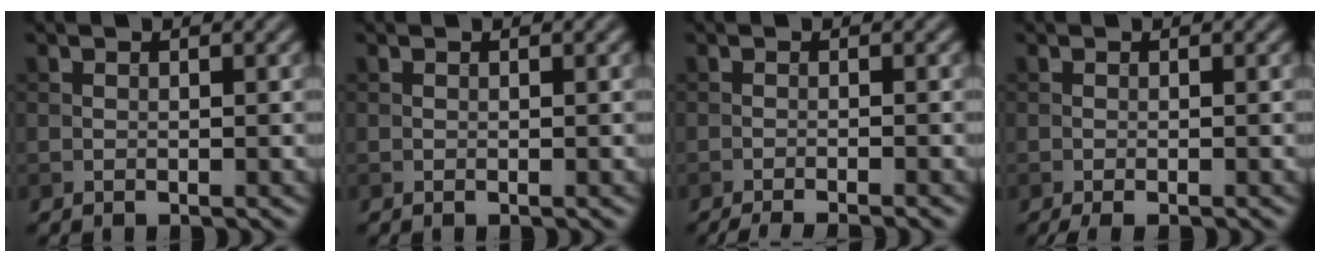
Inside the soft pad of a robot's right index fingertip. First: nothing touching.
{"total": 0.0}
{"total": 3.4, "force": [-2.8, 0.5, 1.9], "torque": [-0.029, -0.005, -0.049]}
{"total": 1.8, "force": [-1.2, 0.3, 1.3], "torque": [-0.019, 0.000, -0.018]}